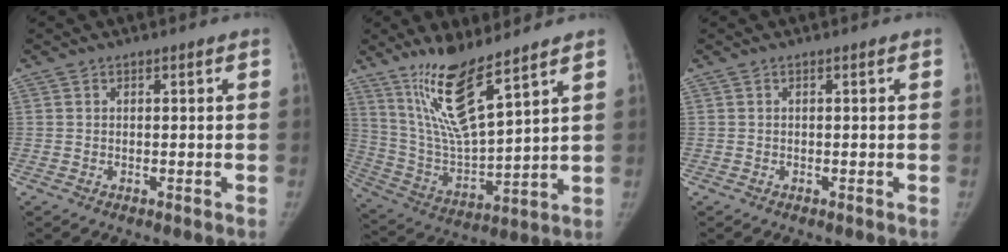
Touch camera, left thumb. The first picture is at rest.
{"total": 15.5, "force": [10.5, 3.0, 11.0], "torque": [-0.197, -0.068, 0.218]}
{"total": 0.0}